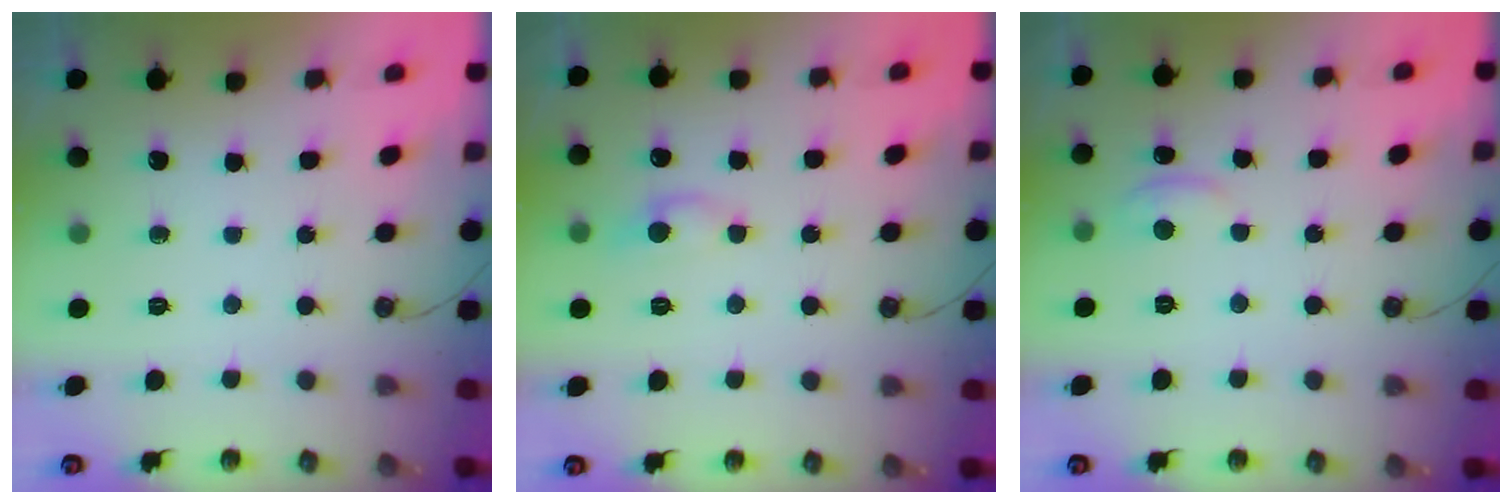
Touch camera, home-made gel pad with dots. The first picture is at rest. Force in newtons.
{"total": 2.7, "press": 2.7, "slide": 0.6}
{"total": 2.0, "press": 1.9, "slide": 0.4}